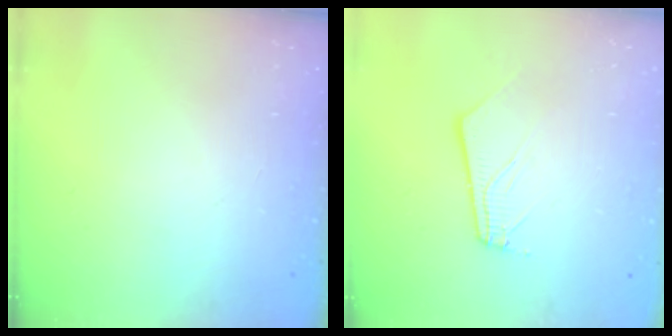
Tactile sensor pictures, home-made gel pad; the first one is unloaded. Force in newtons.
{"total": 3.8, "press": 3.8, "slide": 0.3}